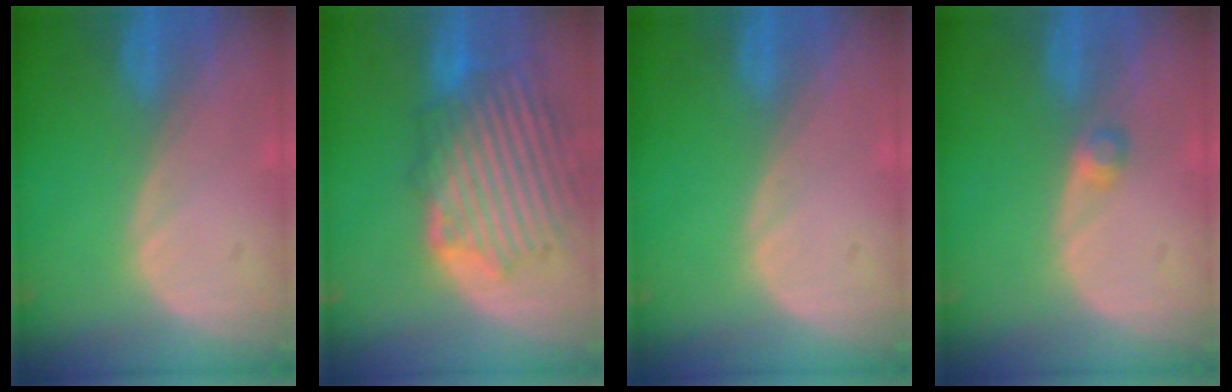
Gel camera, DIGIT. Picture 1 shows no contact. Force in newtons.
{"total": 10.9, "press": 10.5, "slide": 2.9}
{"total": 0.0}
{"total": 1.8, "press": 1.6, "slide": 0.8}